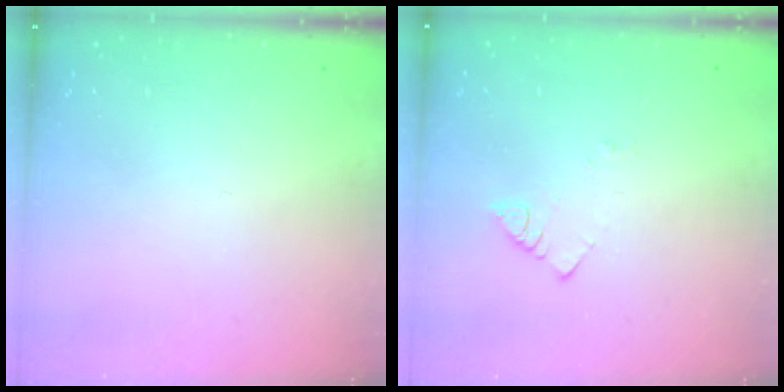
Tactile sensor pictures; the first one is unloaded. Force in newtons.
{"total": 1.7, "press": 1.7, "slide": 0.3}